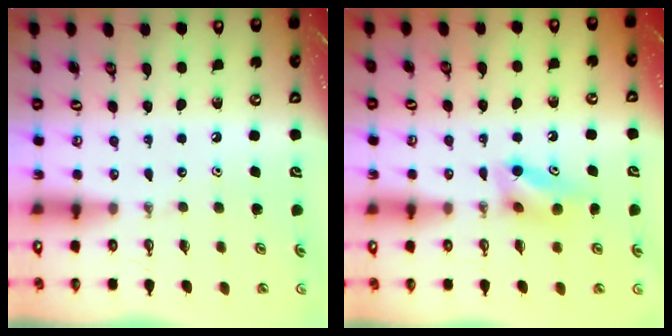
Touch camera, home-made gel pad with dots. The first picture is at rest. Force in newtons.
{"total": 6.2, "press": 6.2, "slide": 0.8}